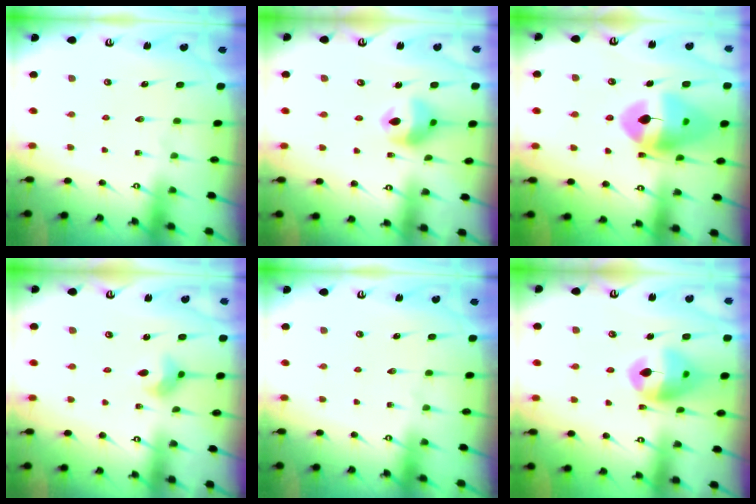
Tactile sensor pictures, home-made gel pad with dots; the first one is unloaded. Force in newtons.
{"total": 11.3, "press": 11.2, "slide": 1.4}
{"total": 16.7, "press": 16.6, "slide": 2.4}
{"total": 4.2, "press": 4.1, "slide": 0.8}
{"total": 0.0}
{"total": 14.0, "press": 13.9, "slide": 1.9}